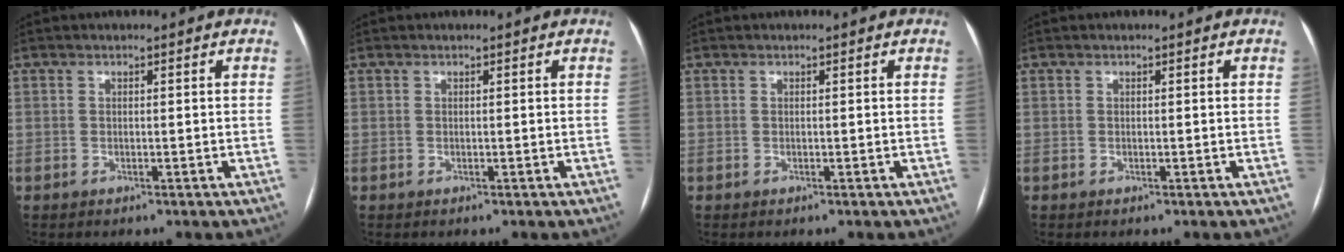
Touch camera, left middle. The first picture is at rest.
{"total": 0.0}
{"total": 0.0}
{"total": 0.0}